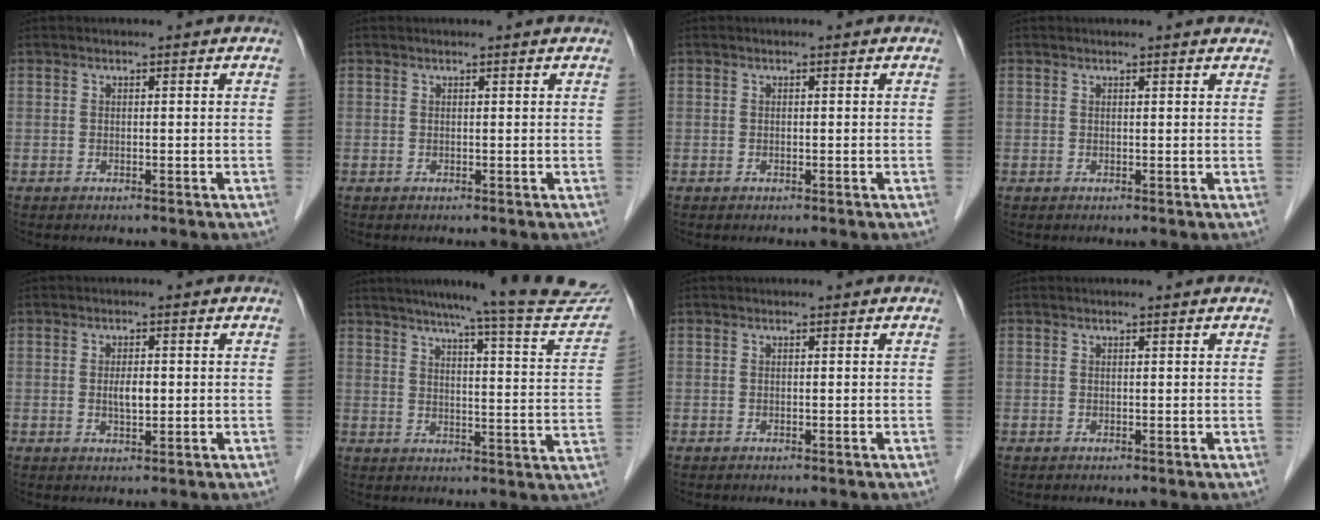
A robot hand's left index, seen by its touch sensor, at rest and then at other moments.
{"total": 0.6, "force": [0.5, -0.1, 0.3], "torque": [-0.009, 0.001, 0.007]}
{"total": 0.0}
{"total": 2.9, "force": [2.7, 0.4, 0.9], "torque": [-0.014, 0.003, 0.018]}
{"total": 2.6, "force": [0.0, 1.0, 2.4], "torque": [-0.045, 0.000, 0.001]}
{"total": 21.7, "force": [20.0, 0.3, 8.6], "torque": [-0.116, -0.071, 0.234]}
{"total": 0.0}
{"total": 0.0}